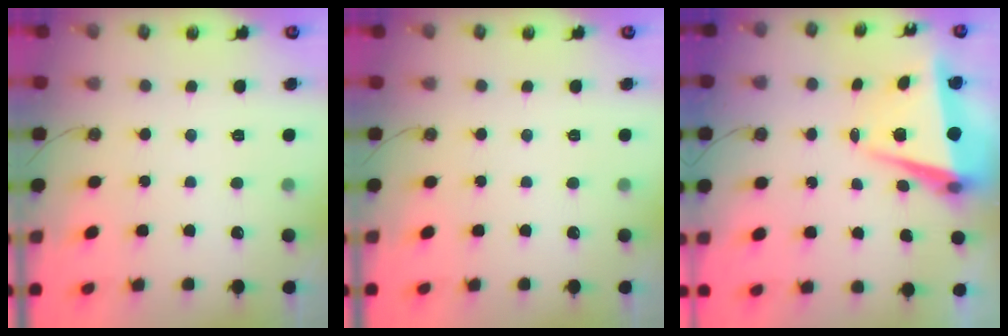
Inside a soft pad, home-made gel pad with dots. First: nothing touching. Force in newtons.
{"total": 0.0}
{"total": 6.5, "press": 6.2, "slide": 1.9}